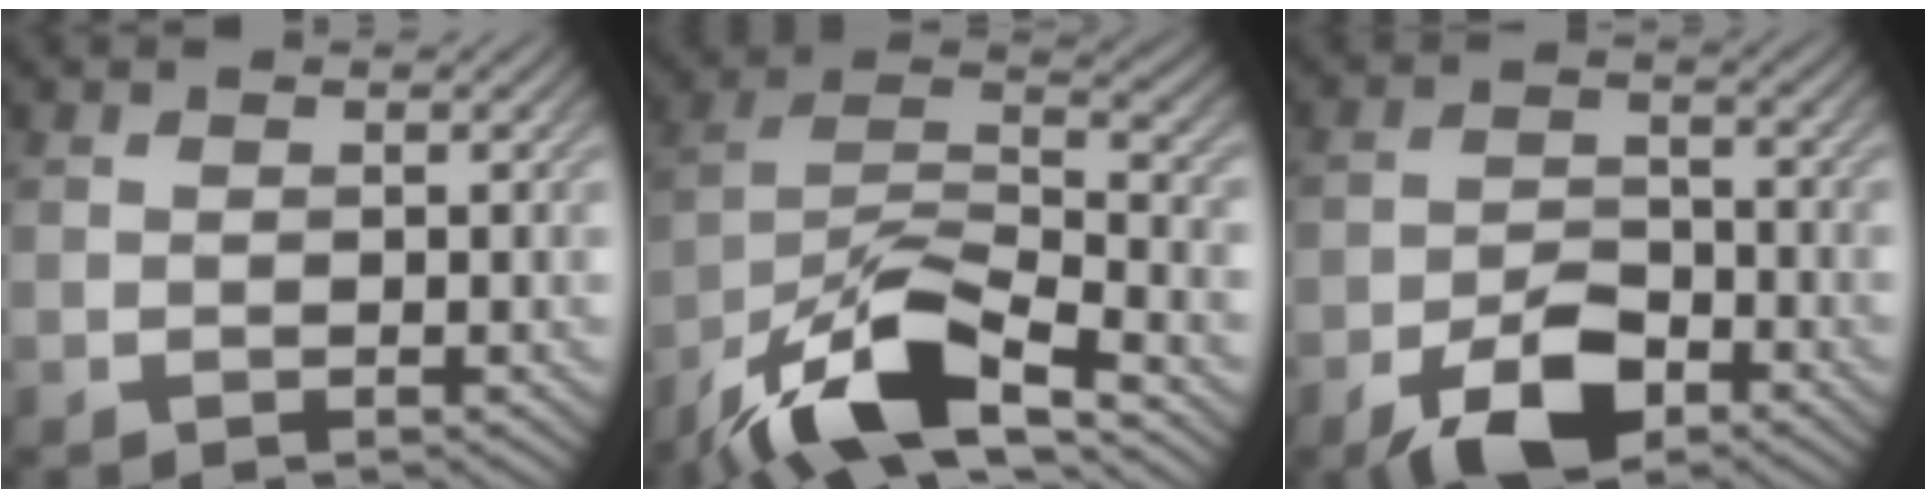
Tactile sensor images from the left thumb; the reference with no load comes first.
{"total": 13.4, "force": [-9.3, 4.0, 8.8], "torque": [-0.174, -0.005, -0.184]}
{"total": 7.4, "force": [-4.8, 3.3, 4.6], "torque": [-0.081, 0.002, -0.095]}